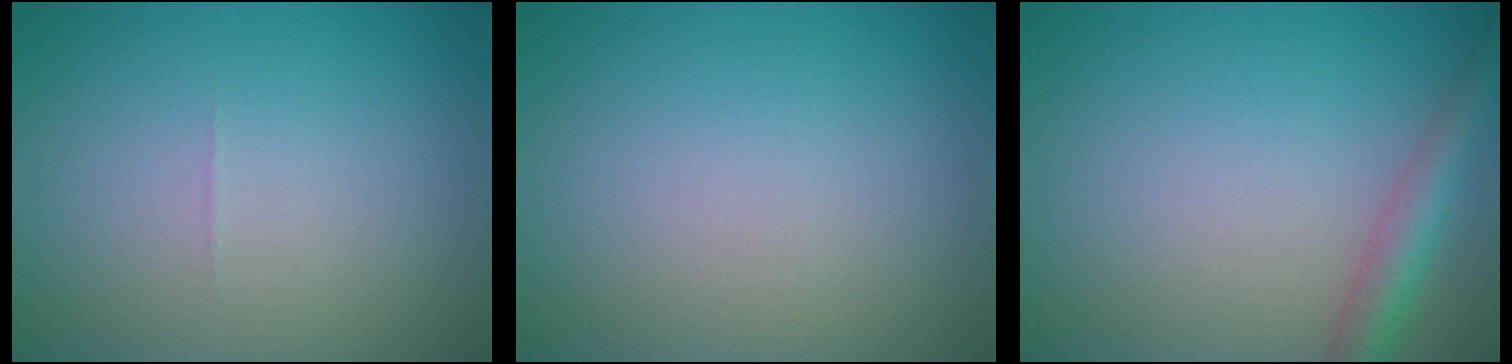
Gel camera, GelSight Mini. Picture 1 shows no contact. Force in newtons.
{"total": 0.0}
{"total": 3.2, "press": 3.2, "slide": 0.1}